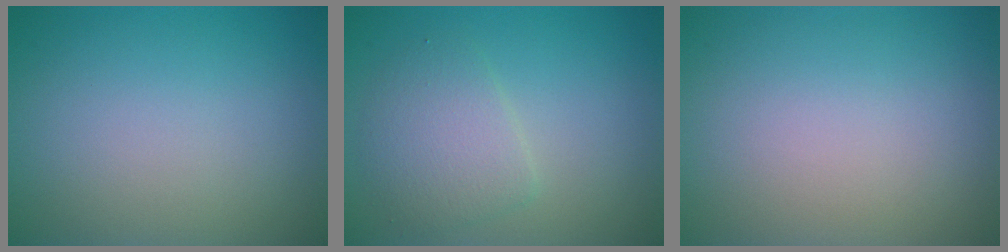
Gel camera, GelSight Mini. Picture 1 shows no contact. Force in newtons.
{"total": 3.1, "press": 3.1, "slide": 0.1}
{"total": 0.0}